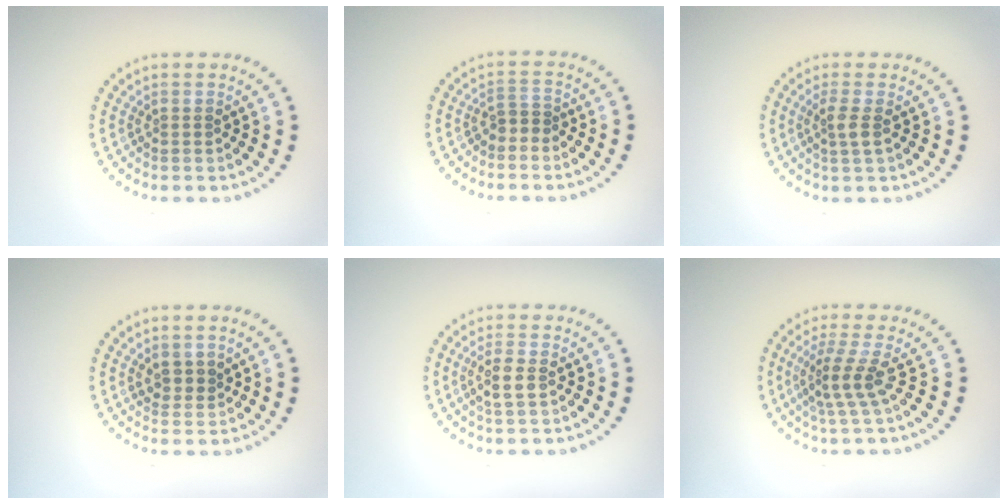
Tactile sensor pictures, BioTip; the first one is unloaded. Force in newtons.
{"total": 1.3, "press": 1.0, "slide": 0.8}
{"total": 1.6, "press": 1.5, "slide": 0.7}
{"total": 1.8, "press": 1.4, "slide": 1.1}
{"total": 1.9, "press": 1.8, "slide": 0.6}
{"total": 2.9, "press": 2.0, "slide": 2.1}